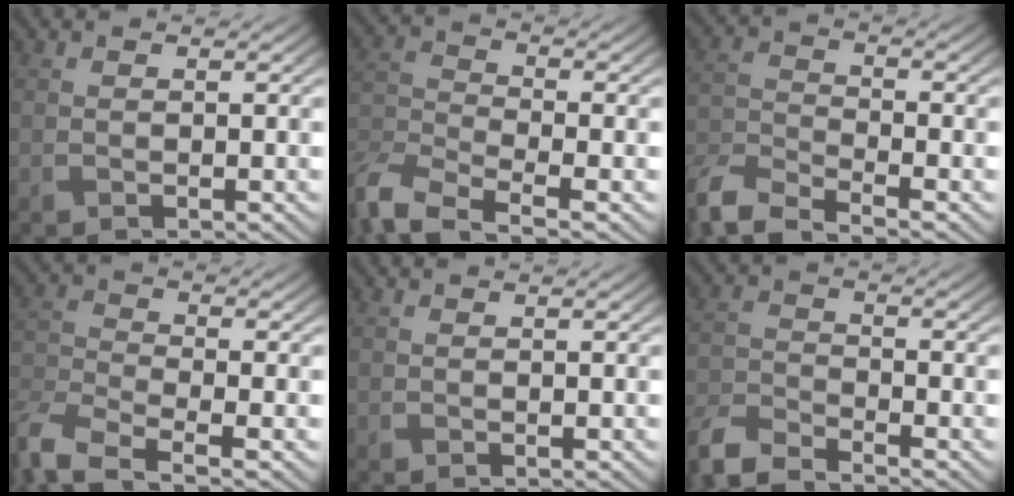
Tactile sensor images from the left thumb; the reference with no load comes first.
{"total": 8.1, "force": [-6.4, 2.3, 4.5], "torque": [-0.111, -0.024, -0.136]}
{"total": 7.9, "force": [-7.0, 1.8, 3.2], "torque": [-0.078, -0.018, -0.144]}
{"total": 7.2, "force": [-5.5, 2.1, 4.1], "torque": [-0.104, -0.023, -0.120]}
{"total": 0.0}
{"total": 6.7, "force": [-6.2, 1.2, 2.3], "torque": [-0.053, -0.013, -0.131]}